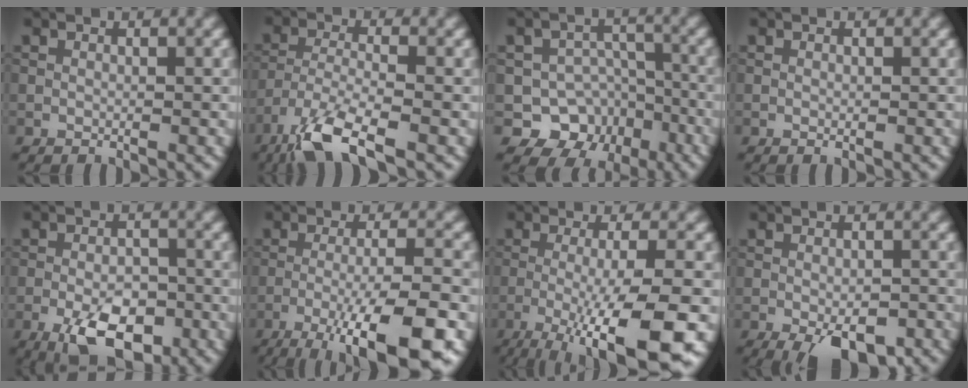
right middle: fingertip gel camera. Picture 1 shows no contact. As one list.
[{"total": 6.6, "force": [-4.4, 1.6, 4.6], "torque": [-0.096, -0.010, -0.094]}, {"total": 7.2, "force": [-3.6, 5.6, 2.7], "torque": [-0.017, -0.004, -0.052]}, {"total": 0.0}, {"total": 6.7, "force": [-3.3, 3.2, 4.9], "torque": [-0.081, -0.004, -0.059]}, {"total": 10.6, "force": [-5.9, 2.1, 8.5], "torque": [-0.132, 0.001, -0.099]}, {"total": 11.0, "force": [-4.5, 2.2, 9.8], "torque": [-0.140, -0.006, -0.074]}, {"total": 6.1, "force": [-3.4, 2.3, 4.5], "torque": [-0.063, -0.010, -0.046]}]